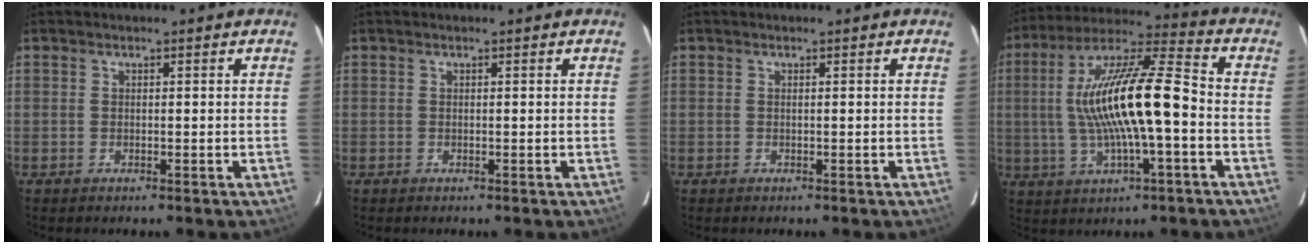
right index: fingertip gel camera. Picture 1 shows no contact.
{"total": 0.0}
{"total": 0.0}
{"total": 17.8, "force": [-1.5, 3.3, 17.4], "torque": [-0.326, 0.014, -0.029]}